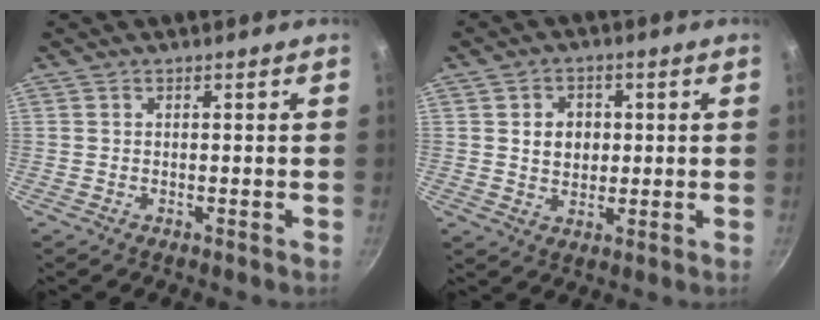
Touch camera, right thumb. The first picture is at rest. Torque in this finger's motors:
{"motor_torque": [-0.10, 0.20, 0.04, 0.02, 0.02]}